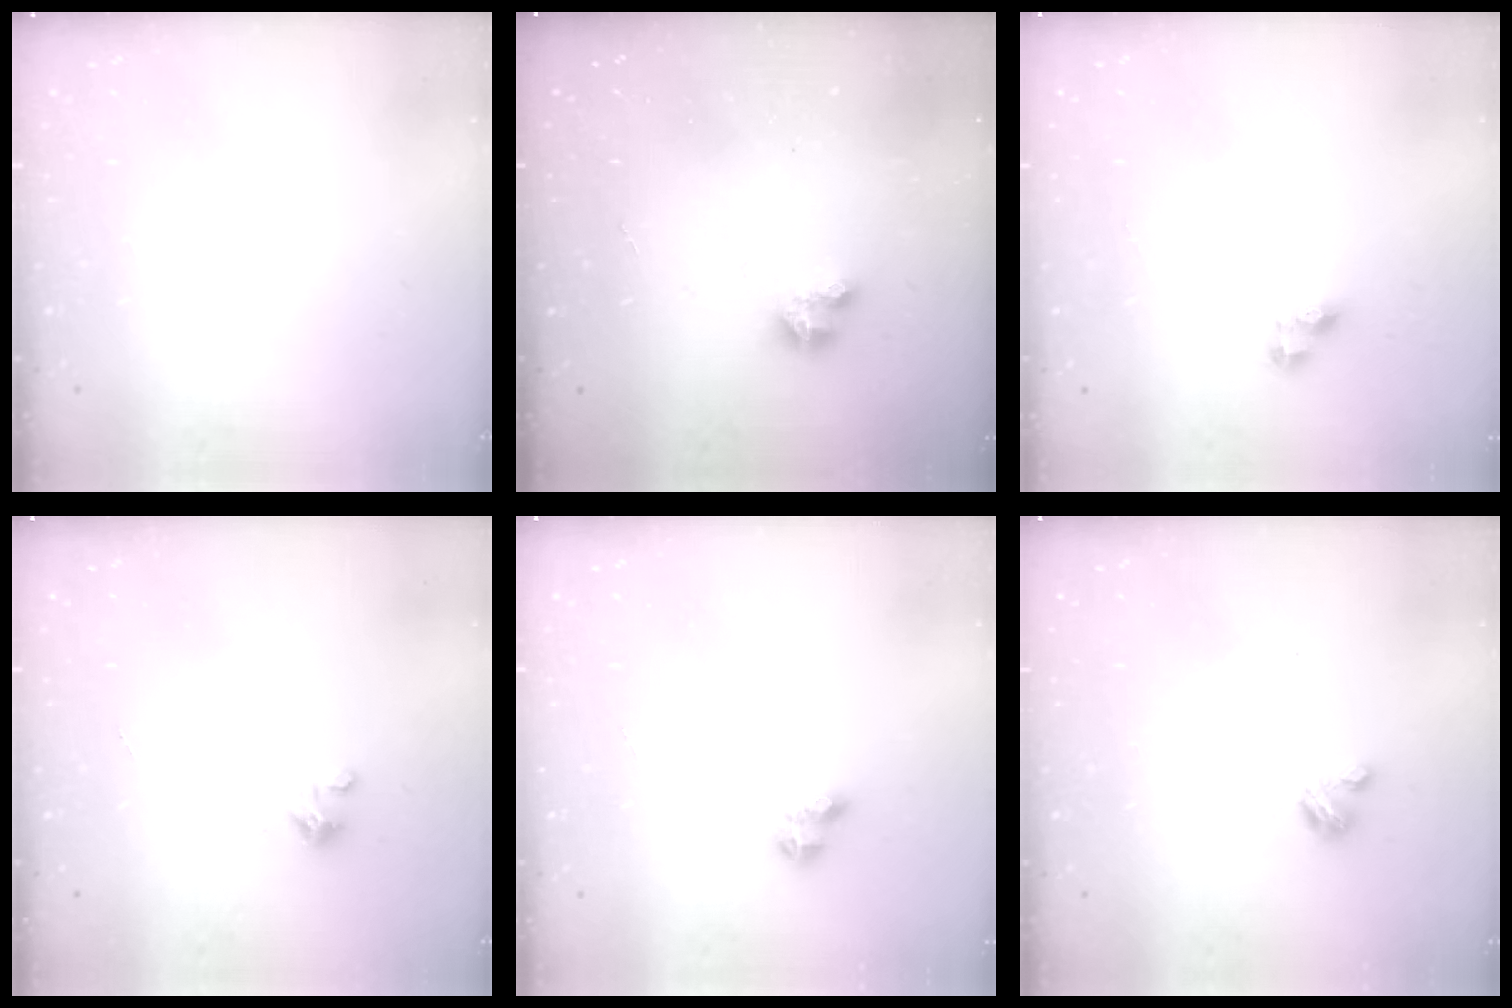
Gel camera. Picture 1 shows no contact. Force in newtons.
{"total": 2.9, "press": 2.9, "slide": 0.2}
{"total": 3.3, "press": 3.3, "slide": 0.4}
{"total": 2.0, "press": 2.0, "slide": 0.2}
{"total": 3.3, "press": 3.3, "slide": 0.4}
{"total": 2.7, "press": 2.7, "slide": 0.3}